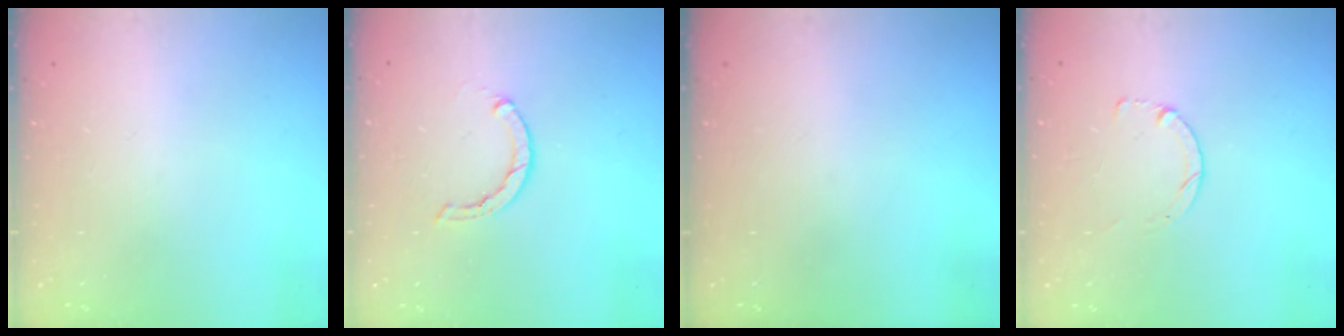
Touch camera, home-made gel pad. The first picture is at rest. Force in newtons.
{"total": 1.6, "press": 1.5, "slide": 0.4}
{"total": 0.0}
{"total": 0.0}